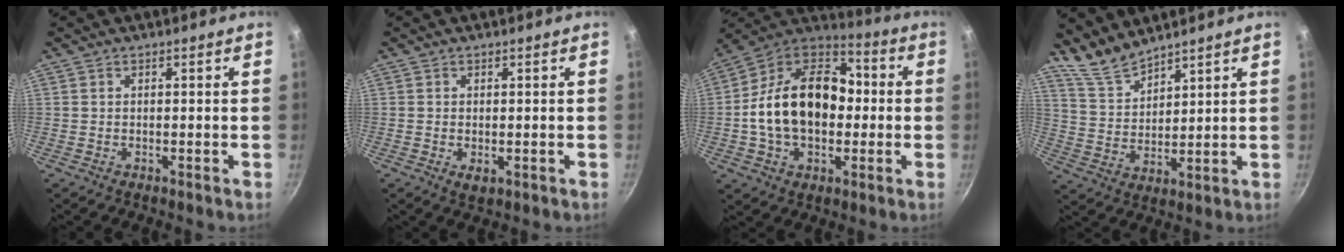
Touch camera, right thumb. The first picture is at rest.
{"total": 1.9, "force": [-0.3, 1.1, 1.5], "torque": [-0.024, -0.007, -0.002]}
{"total": 21.6, "force": [-0.7, 14.9, 15.6], "torque": [-0.239, 0.047, -0.026]}
{"total": 7.1, "force": [6.7, 1.6, 1.8], "torque": [-0.029, -0.045, 0.145]}